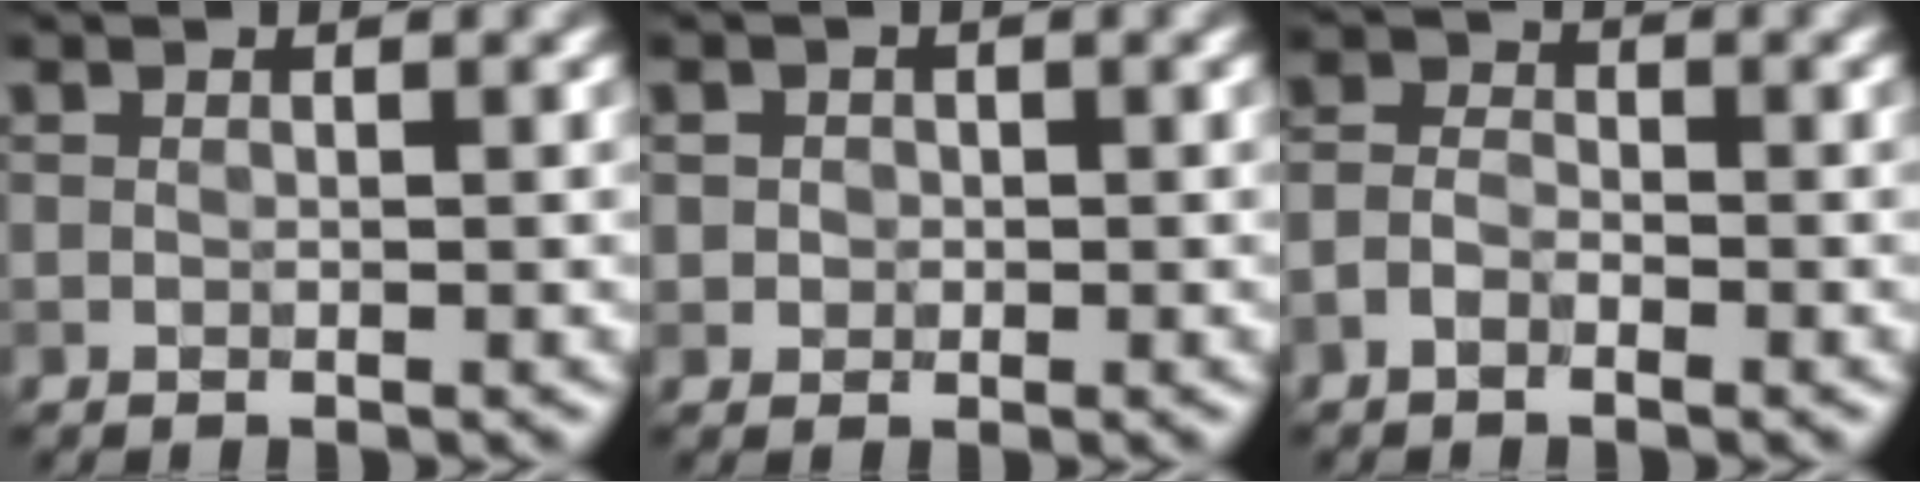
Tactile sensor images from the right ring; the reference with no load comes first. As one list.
[{"total": 1.2, "force": [0.2, 1.2, 0.3], "torque": [0.003, 0.001, 0.004]}, {"total": 2.1, "force": [-1.3, 1.2, 1.1], "torque": [-0.020, 0.005, -0.033]}]